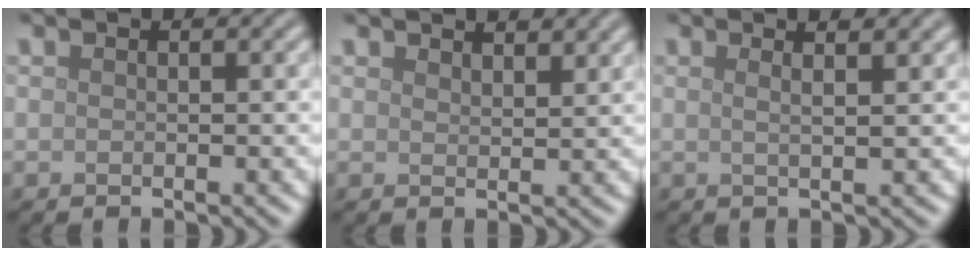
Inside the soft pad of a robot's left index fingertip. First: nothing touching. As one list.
[{"total": 2.5, "force": [2.4, 0.4, 0.7], "torque": [-0.011, 0.003, 0.038]}, {"total": 3.8, "force": [2.1, 1.5, 2.8], "torque": [-0.020, 0.021, -0.007]}]